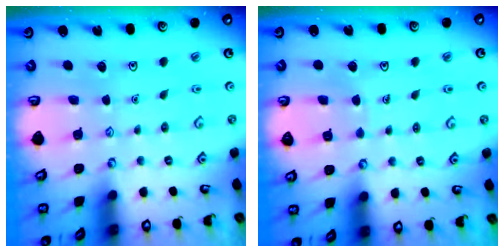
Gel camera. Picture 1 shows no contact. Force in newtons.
{"total": 3.4, "press": 3.4, "slide": 0.2}